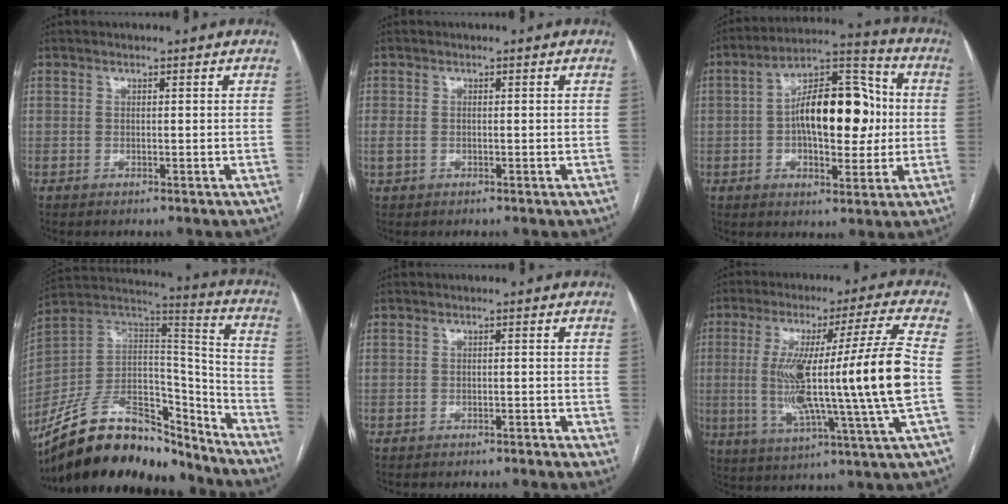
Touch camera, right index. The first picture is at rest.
{"total": 1.9, "force": [-0.4, 1.4, 1.3], "torque": [-0.042, 0.009, -0.001]}
{"total": 15.4, "force": [0.3, 6.6, 13.9], "torque": [-0.228, 0.032, 0.004]}
{"total": 24.8, "force": [-19.6, 9.9, 11.5], "torque": [-0.217, 0.032, -0.330]}
{"total": 1.6, "force": [-1.2, 0.5, 0.9], "torque": [-0.011, 0.001, -0.016]}
{"total": 19.3, "force": [-0.7, -1.4, 19.3], "torque": [-0.336, -0.001, -0.022]}